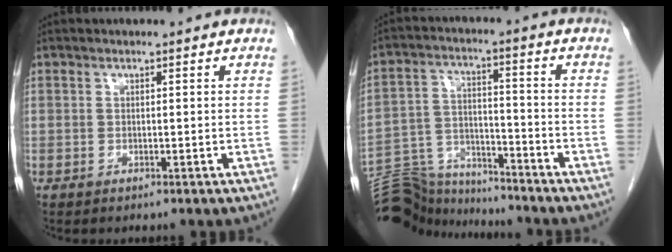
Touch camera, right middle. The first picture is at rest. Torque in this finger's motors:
{"motor_torque": [1.10, -0.82, 0.21, 0.01]}